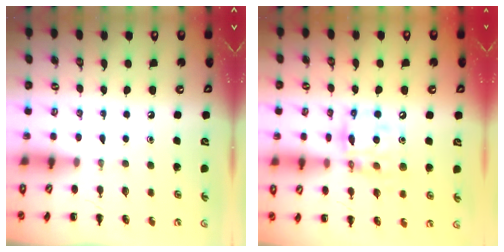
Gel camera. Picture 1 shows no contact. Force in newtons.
{"total": 13.7, "press": 13.2, "slide": 3.6}